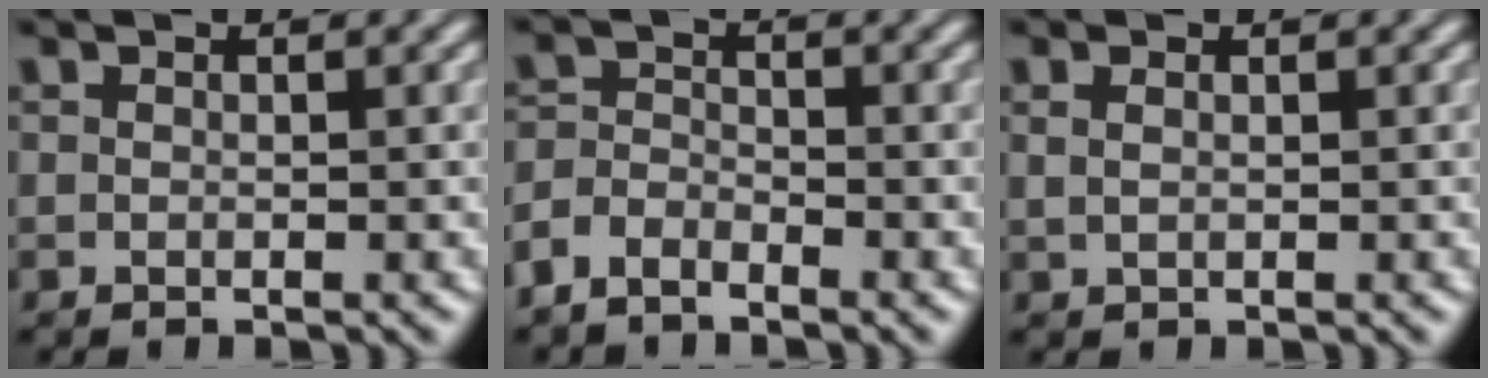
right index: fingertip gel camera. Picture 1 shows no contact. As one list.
[{"total": 2.6, "force": [-2.2, 1.1, 0.7], "torque": [-0.006, -0.014, -0.038]}, {"total": 1.2, "force": [0.6, -0.9, 0.5], "torque": [0.000, 0.002, 0.018]}]